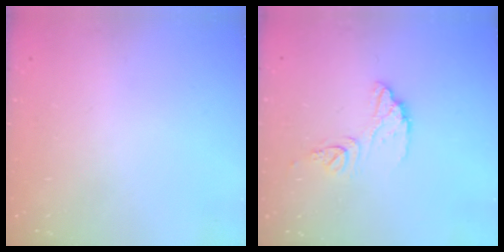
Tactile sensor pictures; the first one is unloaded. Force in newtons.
{"total": 10.1, "press": 10.0, "slide": 0.8}